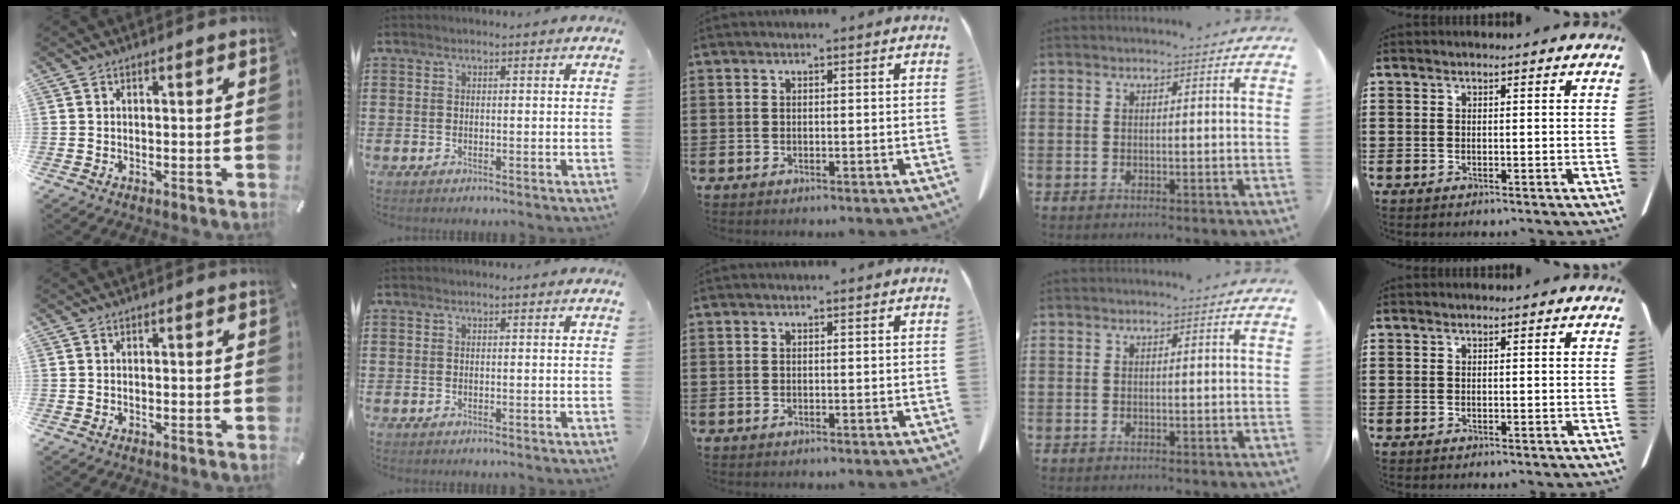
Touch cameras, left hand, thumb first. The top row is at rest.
{}